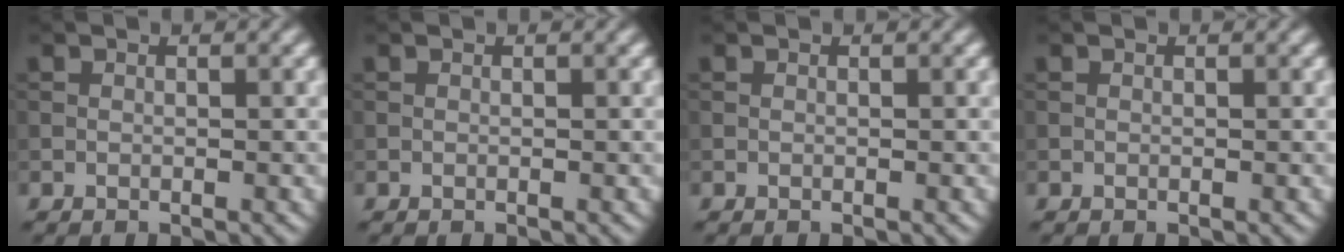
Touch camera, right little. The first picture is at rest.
{"total": 0.0}
{"total": 0.0}
{"total": 0.0}